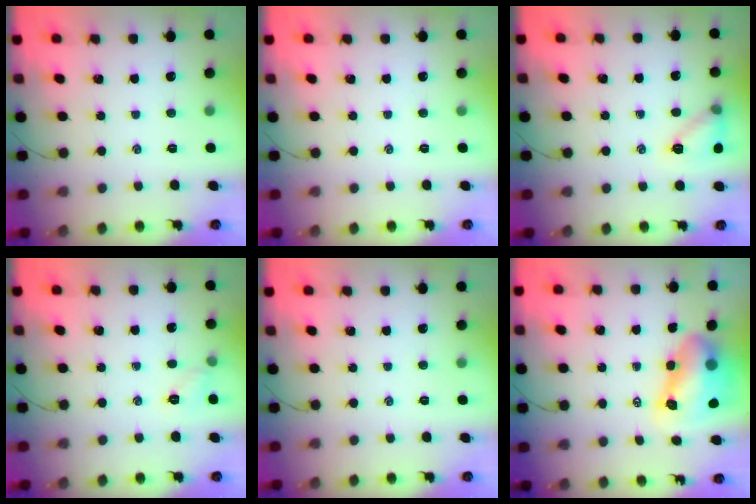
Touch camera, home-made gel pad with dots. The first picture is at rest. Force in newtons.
{"total": 0.0}
{"total": 9.7, "press": 9.7, "slide": 0.5}
{"total": 5.5, "press": 5.2, "slide": 1.7}
{"total": 0.0}
{"total": 10.0, "press": 9.6, "slide": 2.8}